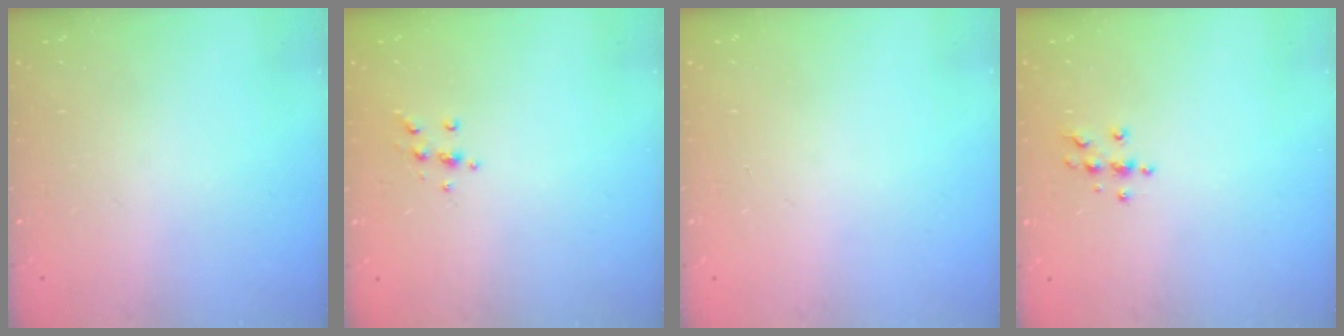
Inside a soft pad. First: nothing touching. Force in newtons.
{"total": 5.4, "press": 5.3, "slide": 0.6}
{"total": 0.0}
{"total": 5.6, "press": 5.5, "slide": 0.7}